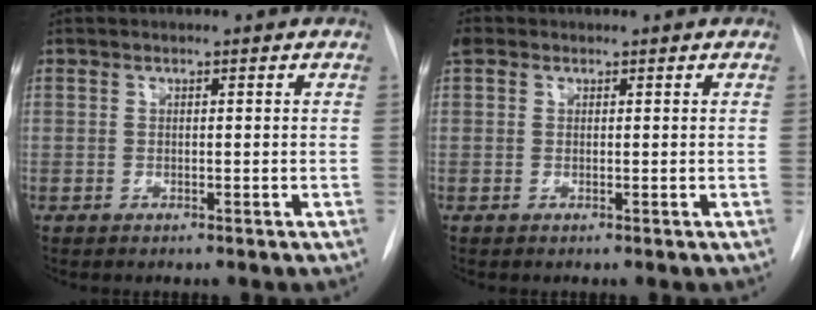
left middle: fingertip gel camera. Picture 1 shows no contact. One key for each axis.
{"total": 1.9, "fx": 1.0, "fy": 1.5, "fz": 0.6, "tx": -0.016, "ty": 0.020, "tz": 0.017}